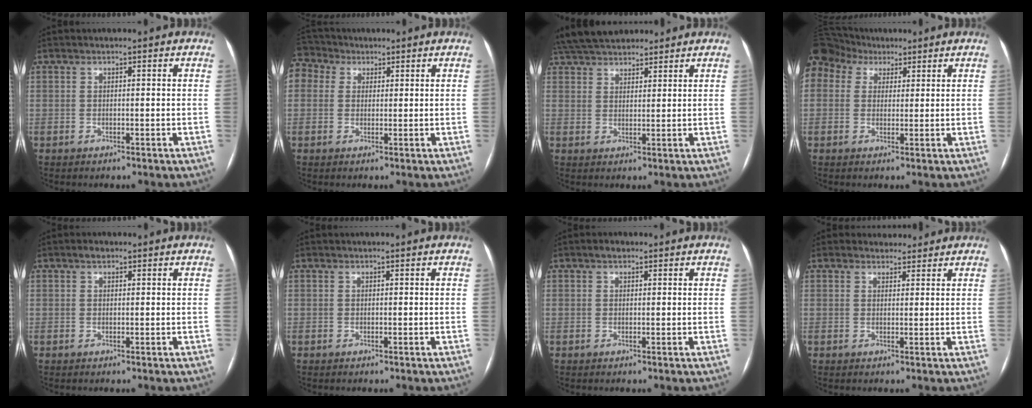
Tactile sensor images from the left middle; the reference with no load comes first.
{"total": 5.0, "force": [2.6, 4.1, 1.2], "torque": [-0.035, 0.031, 0.053]}
{"total": 11.6, "force": [10.2, 3.6, 4.2], "torque": [-0.077, 0.047, 0.172]}
{"total": 12.6, "force": [7.3, 9.3, 4.5], "torque": [-0.134, 0.069, 0.139]}
{"total": 1.0, "force": [0.6, 0.5, 0.5], "torque": [-0.009, 0.007, 0.009]}
{"total": 0.0}
{"total": 1.0, "force": [0.6, 0.6, 0.5], "torque": [-0.009, 0.008, 0.008]}
{"total": 2.8, "force": [2.5, 1.4, -0.2], "torque": [0.006, 0.009, 0.029]}